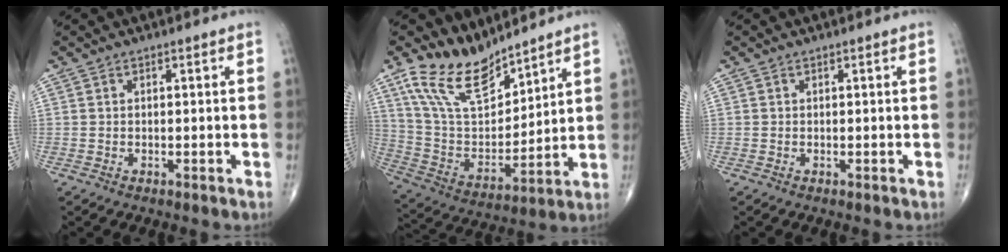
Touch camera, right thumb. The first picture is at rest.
{"total": 14.9, "force": [11.7, 6.1, 7.0], "torque": [-0.107, -0.064, 0.238]}
{"total": 0.0}